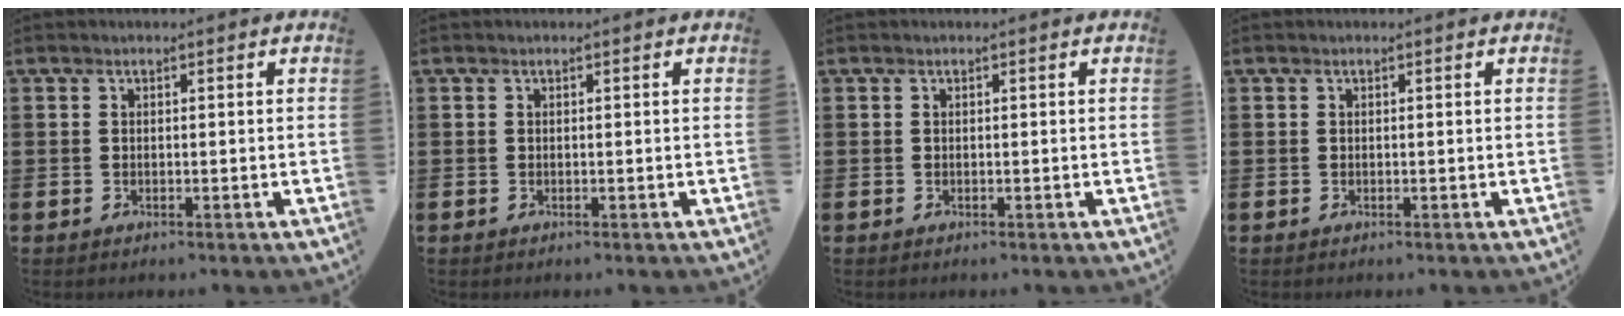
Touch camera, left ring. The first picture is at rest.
{"total": 0.0}
{"total": 0.0}
{"total": 0.0}